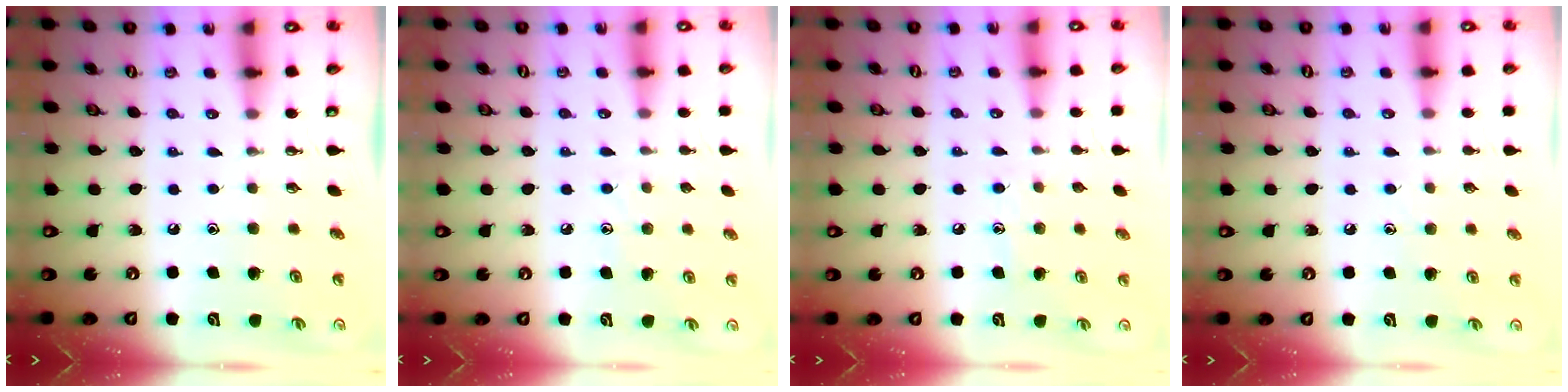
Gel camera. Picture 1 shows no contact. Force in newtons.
{"total": 4.3, "press": 4.3, "slide": 0.4}
{"total": 6.4, "press": 6.4, "slide": 0.5}
{"total": 5.0, "press": 4.9, "slide": 0.6}